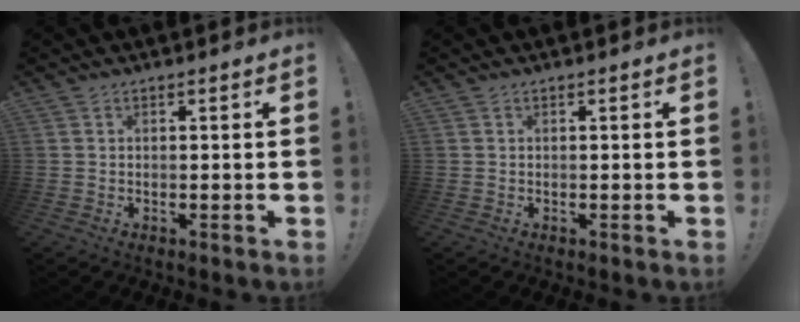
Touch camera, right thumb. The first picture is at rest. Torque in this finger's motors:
{"motor_torque": [-0.01, 0.01, -0.15, 0.11, 0.05]}